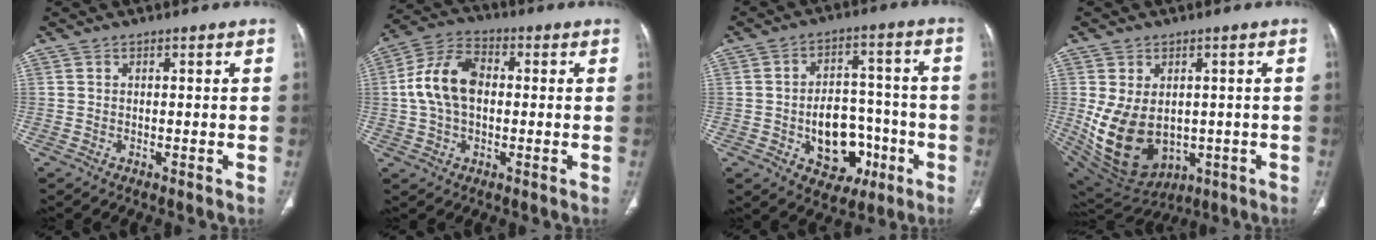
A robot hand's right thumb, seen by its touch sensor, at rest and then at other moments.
{"total": 11.6, "force": [0.5, 7.6, 8.8], "torque": [-0.169, 0.027, 0.004]}
{"total": 13.1, "force": [-4.0, 9.3, 8.3], "torque": [-0.080, 0.041, -0.045]}
{"total": 14.6, "force": [-1.1, 10.4, 10.2], "torque": [-0.172, -0.009, 0.020]}